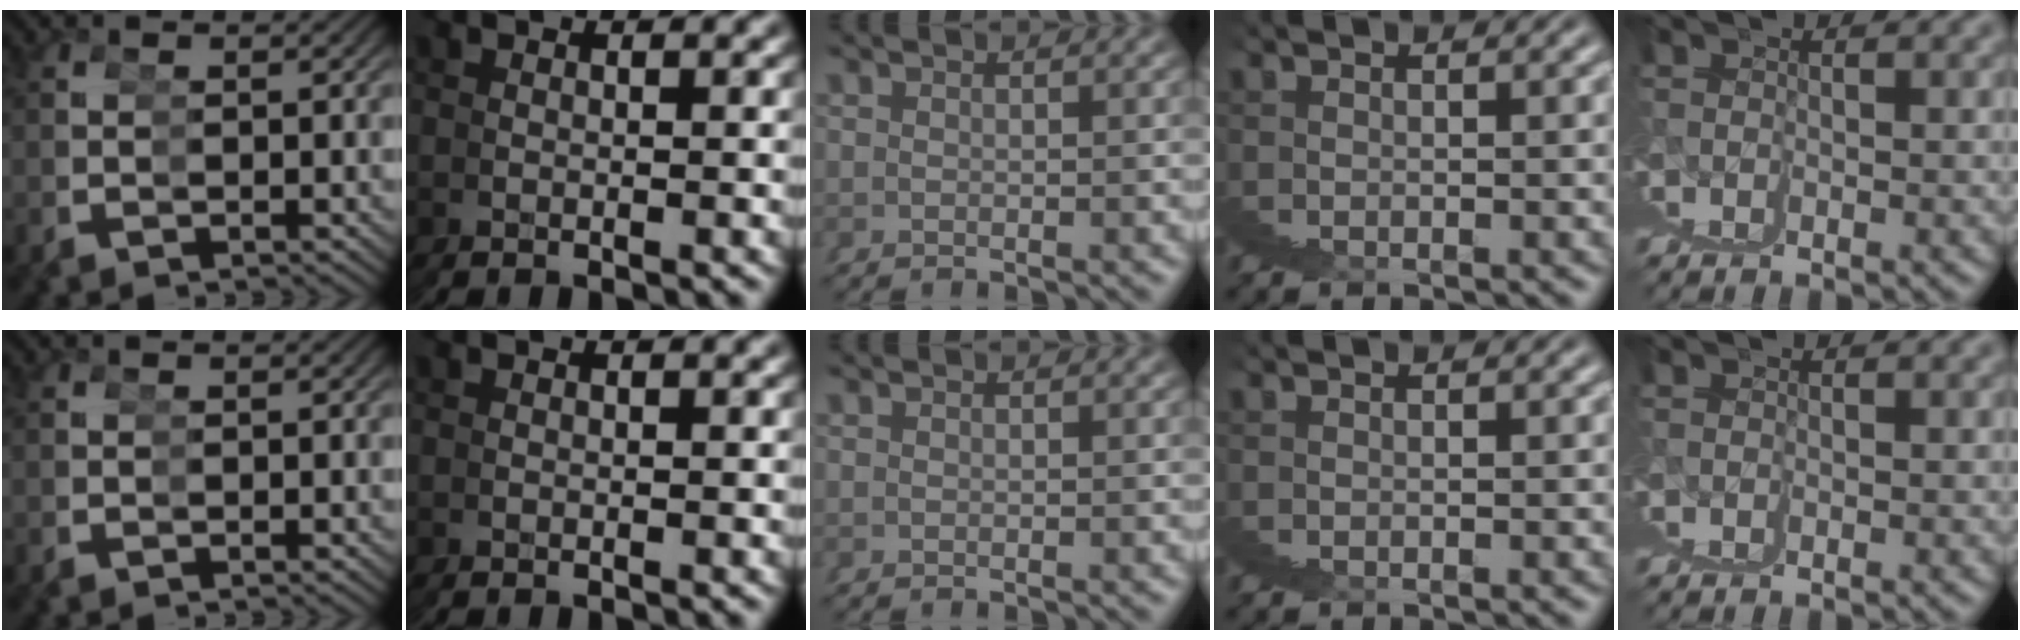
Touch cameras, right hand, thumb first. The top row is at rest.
{}